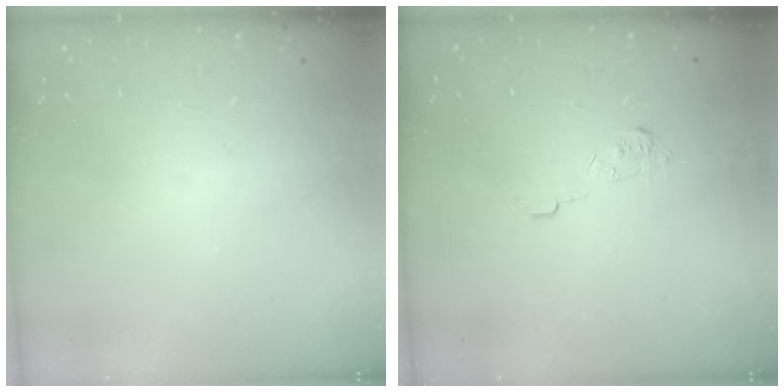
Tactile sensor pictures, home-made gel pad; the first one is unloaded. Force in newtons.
{"total": 6.2, "press": 6.2, "slide": 0.5}